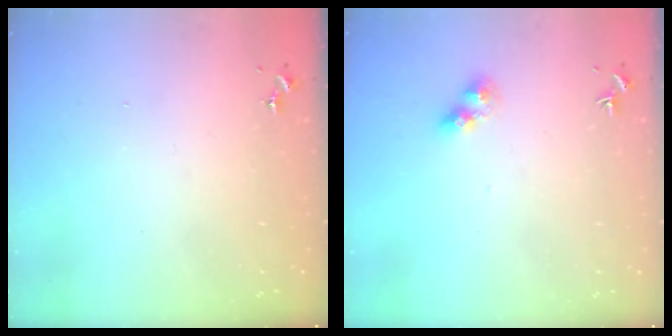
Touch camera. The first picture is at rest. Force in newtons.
{"total": 7.4, "press": 7.3, "slide": 0.6}